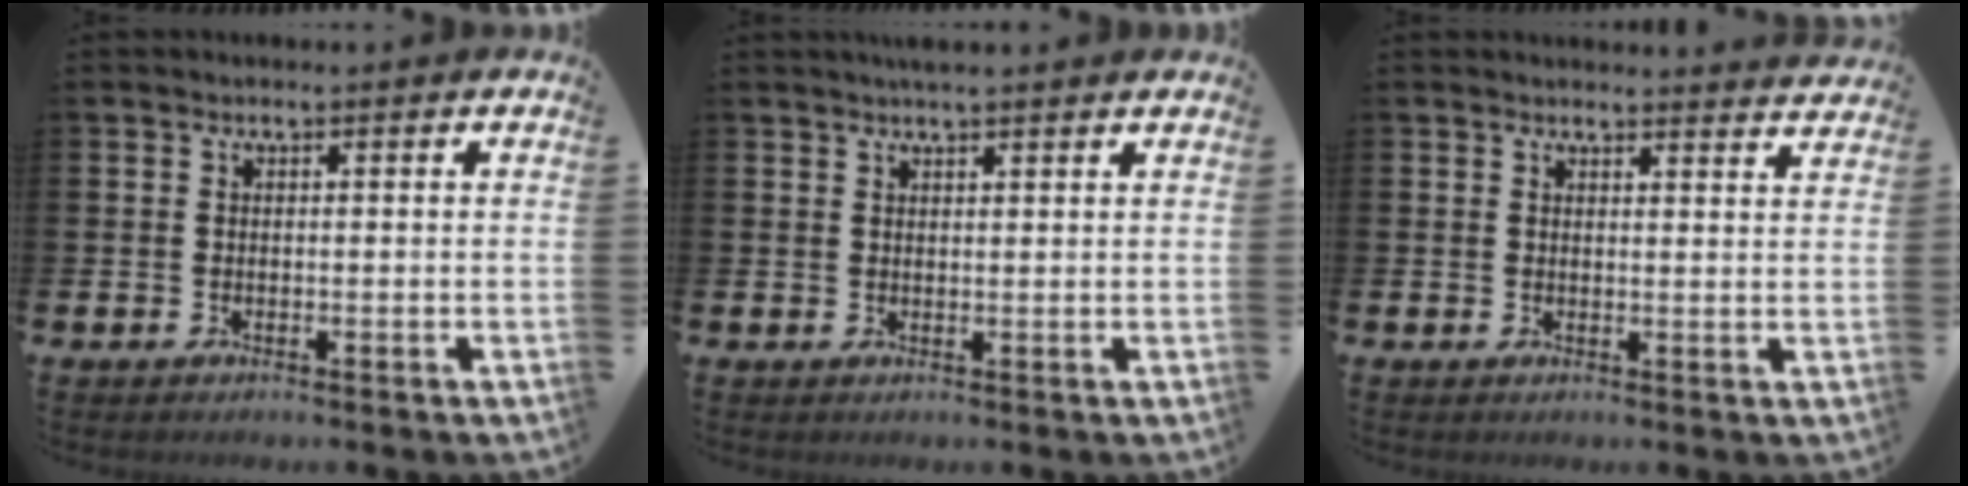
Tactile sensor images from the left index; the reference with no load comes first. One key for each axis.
{"total": 2.3, "fx": 2.1, "fy": 0.3, "fz": 0.8, "tx": -0.006, "ty": -0.007, "tz": 0.036}
{"total": 2.5, "fx": 2.5, "fy": 0.1, "fz": -0.1, "tx": 0.009, "ty": -0.019, "tz": 0.044}